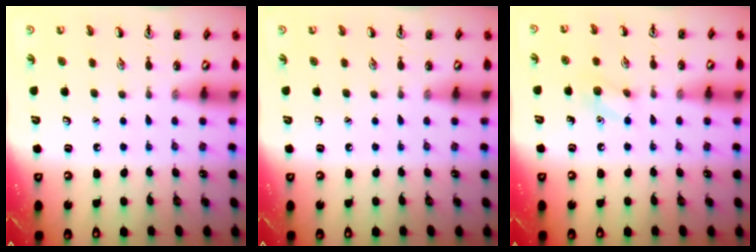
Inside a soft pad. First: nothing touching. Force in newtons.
{"total": 0.0}
{"total": 6.7, "press": 6.6, "slide": 1.5}